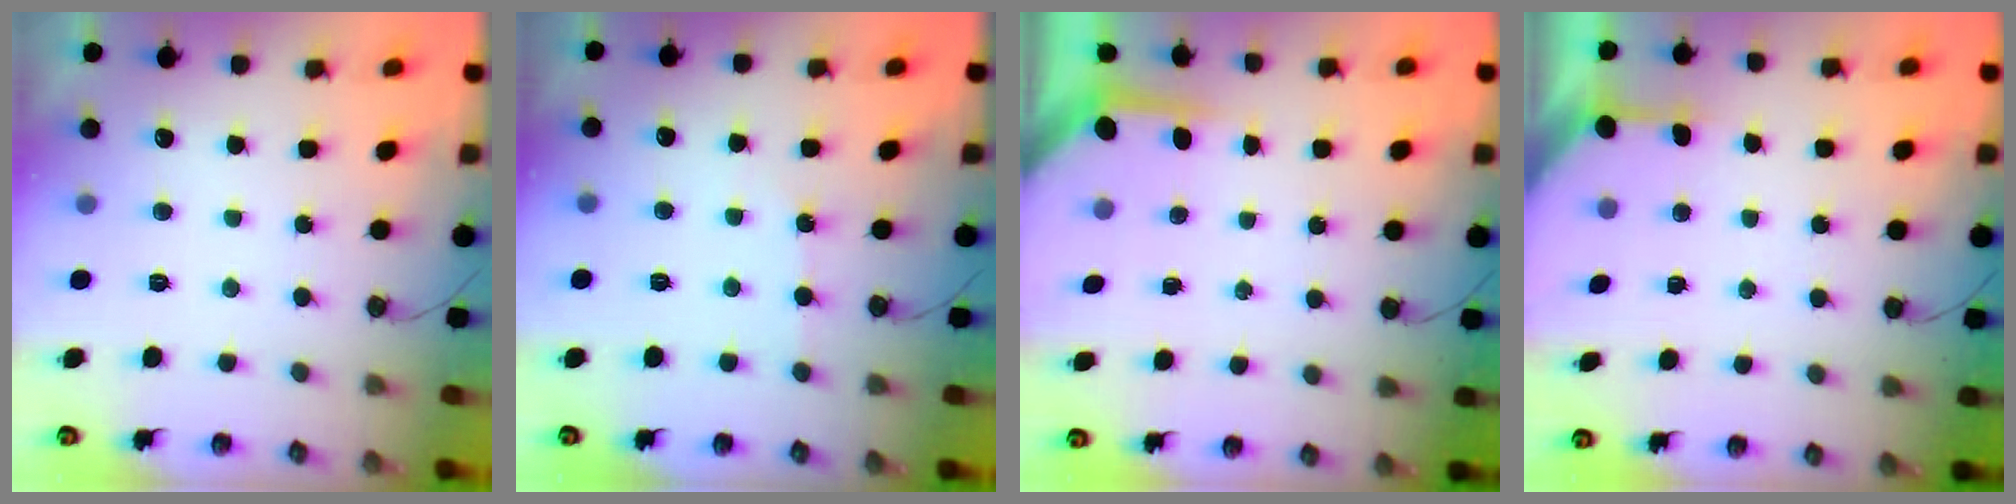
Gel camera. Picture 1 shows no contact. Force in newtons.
{"total": 1.5, "press": 1.5, "slide": 0.3}
{"total": 4.0, "press": 4.0, "slide": 0.3}
{"total": 3.6, "press": 3.6, "slide": 0.3}